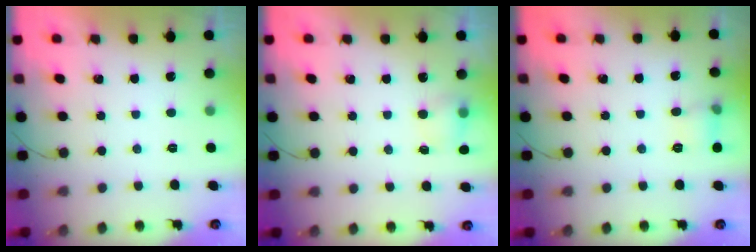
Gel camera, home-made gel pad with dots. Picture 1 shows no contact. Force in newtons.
{"total": 4.3, "press": 4.1, "slide": 1.2}
{"total": 7.5, "press": 7.4, "slide": 1.3}